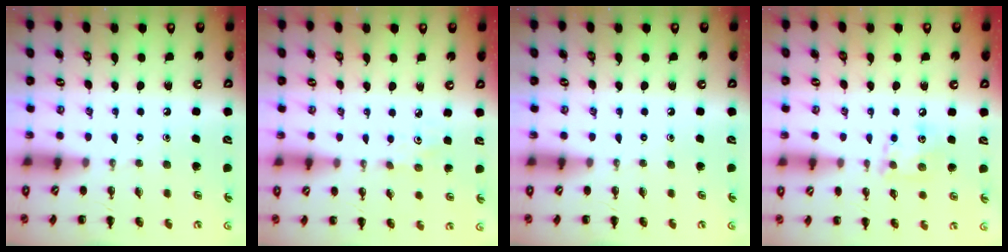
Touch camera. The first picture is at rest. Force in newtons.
{"total": 1.4, "press": 1.3, "slide": 0.4}
{"total": 0.0}
{"total": 7.5, "press": 7.5, "slide": 0.5}